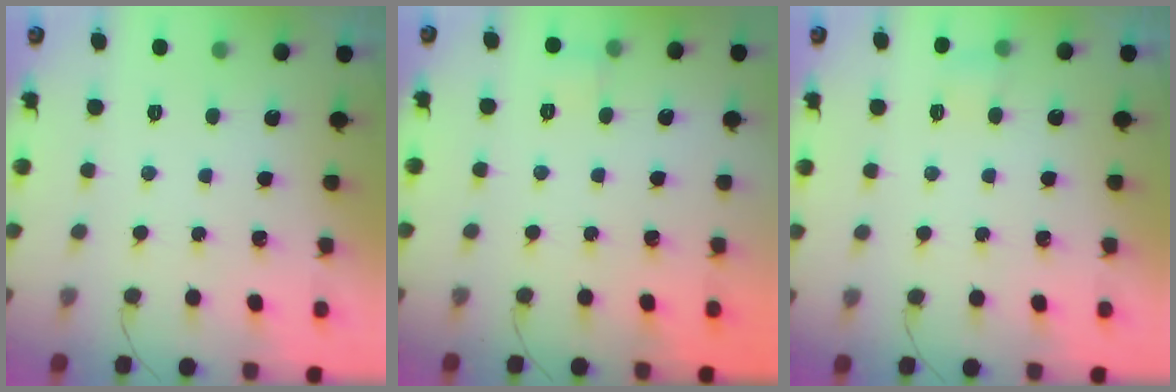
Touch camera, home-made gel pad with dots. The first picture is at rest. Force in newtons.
{"total": 5.6, "press": 5.3, "slide": 1.7}
{"total": 6.8, "press": 2.7, "slide": 6.3}